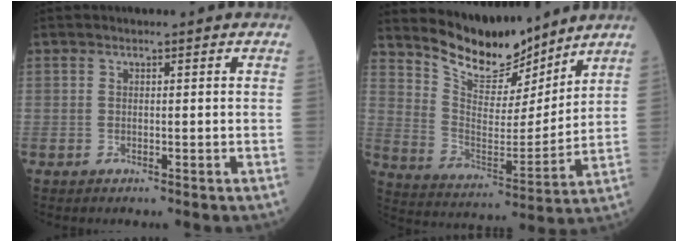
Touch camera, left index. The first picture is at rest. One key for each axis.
{"total": 12.1, "fx": 11.2, "fy": 2.8, "fz": 3.7, "tx": -0.074, "ty": -0.007, "tz": 0.212}